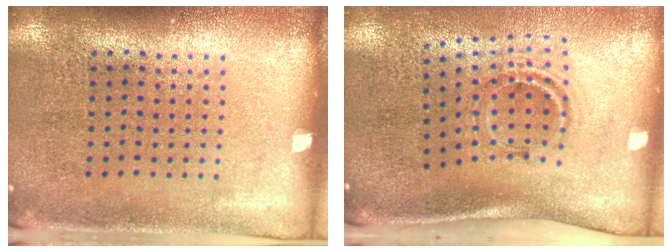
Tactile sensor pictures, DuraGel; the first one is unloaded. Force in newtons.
{"total": 1.2, "press": 1.0, "slide": 0.7}